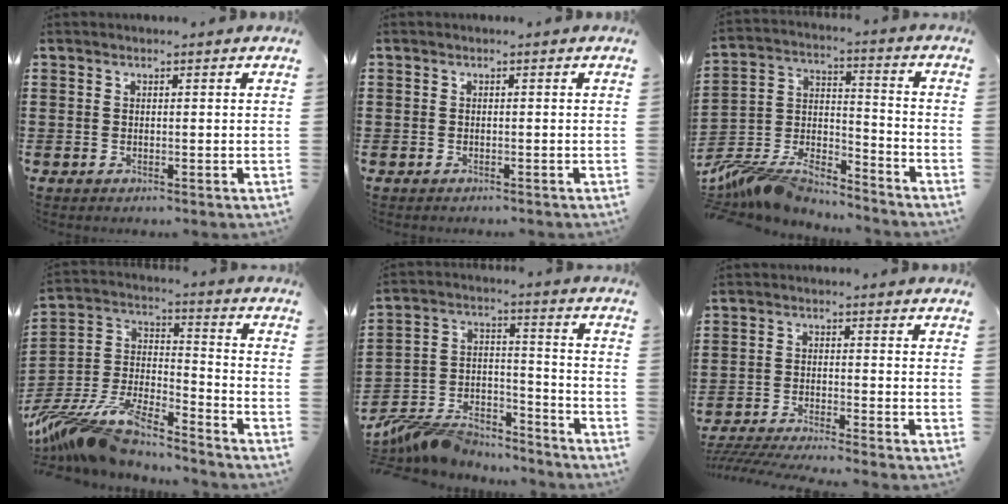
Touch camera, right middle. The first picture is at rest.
{"total": 0.7, "force": [-0.6, 0.3, 0.0], "torque": [0.000, 0.002, -0.013]}
{"total": 9.5, "force": [-9.0, 1.7, 2.5], "torque": [-0.062, 0.004, -0.185]}
{"total": 11.4, "force": [-10.2, 1.8, 4.7], "torque": [-0.115, 0.004, -0.211]}
{"total": 9.4, "force": [-9.1, 1.8, 1.3], "torque": [-0.038, 0.012, -0.185]}
{"total": 3.7, "force": [-3.5, -0.3, 1.0], "torque": [-0.024, -0.007, -0.074]}